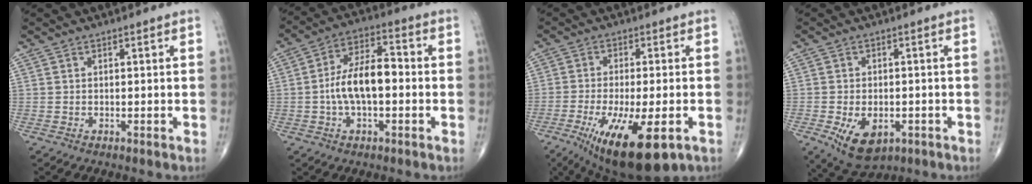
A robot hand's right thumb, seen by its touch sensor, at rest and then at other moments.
{"total": 11.0, "force": [-1.2, 5.3, 9.6], "torque": [-0.174, 0.034, -0.028]}
{"total": 16.6, "force": [-7.2, 5.3, 14.0], "torque": [-0.240, -0.018, -0.104]}
{"total": 8.8, "force": [-3.1, 5.3, 6.2], "torque": [-0.093, 0.003, -0.038]}